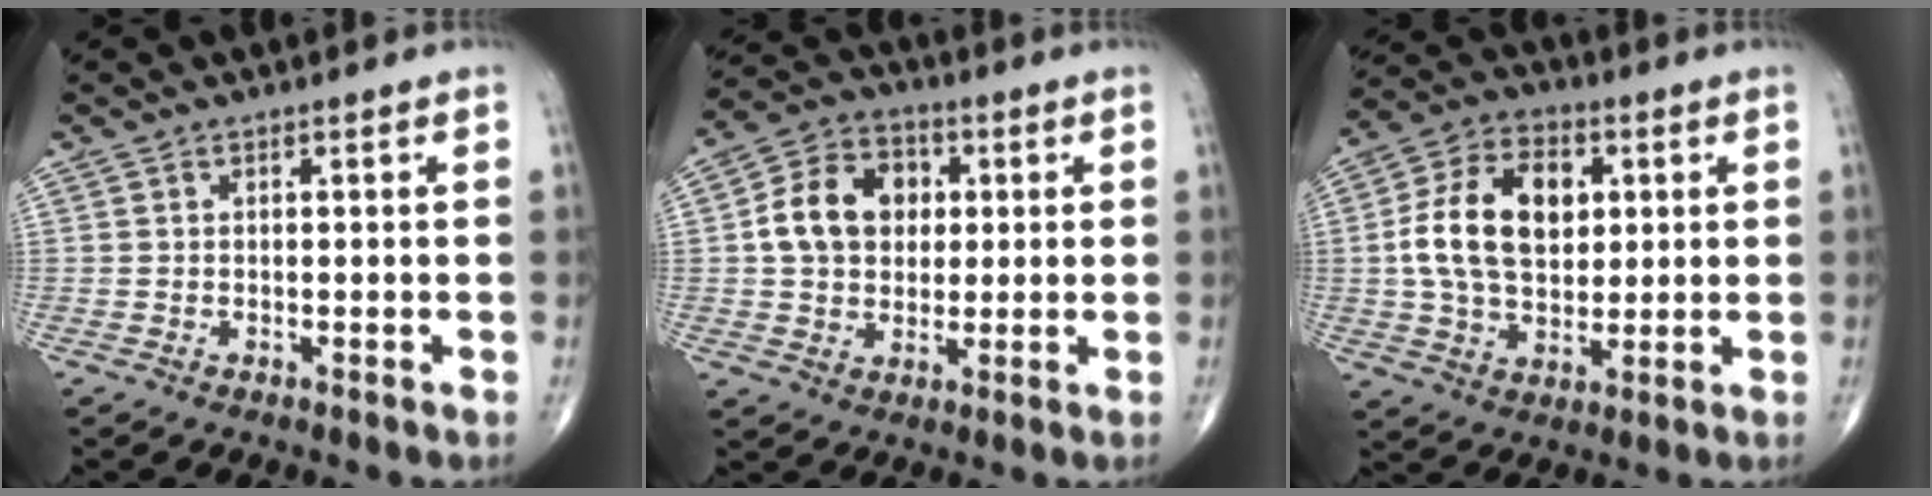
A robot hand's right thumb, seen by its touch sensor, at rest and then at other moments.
{"total": 12.1, "force": [1.6, 9.4, 7.5], "torque": [-0.104, 0.013, 0.021]}
{"total": 15.4, "force": [2.3, 10.1, 11.4], "torque": [-0.183, 0.008, 0.037]}